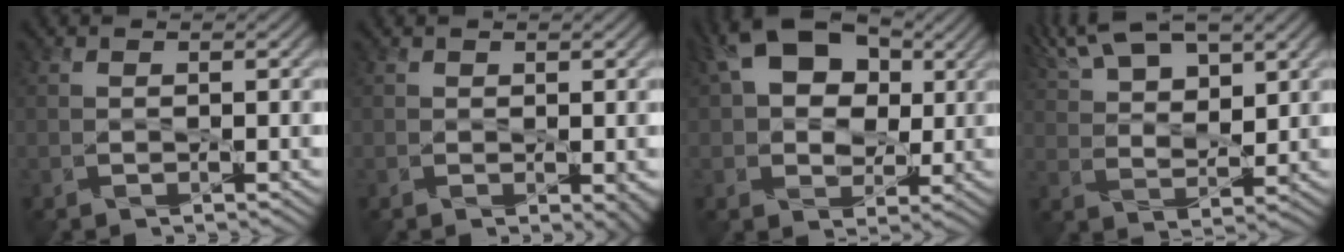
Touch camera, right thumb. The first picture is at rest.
{"total": 1.4, "force": [0.0, 0.9, 1.1], "torque": [-0.013, -0.006, 0.004]}
{"total": 11.4, "force": [3.9, 8.0, 7.1], "torque": [-0.150, 0.024, 0.054]}
{"total": 12.9, "force": [8.1, 5.0, 8.7], "torque": [-0.191, 0.024, 0.133]}